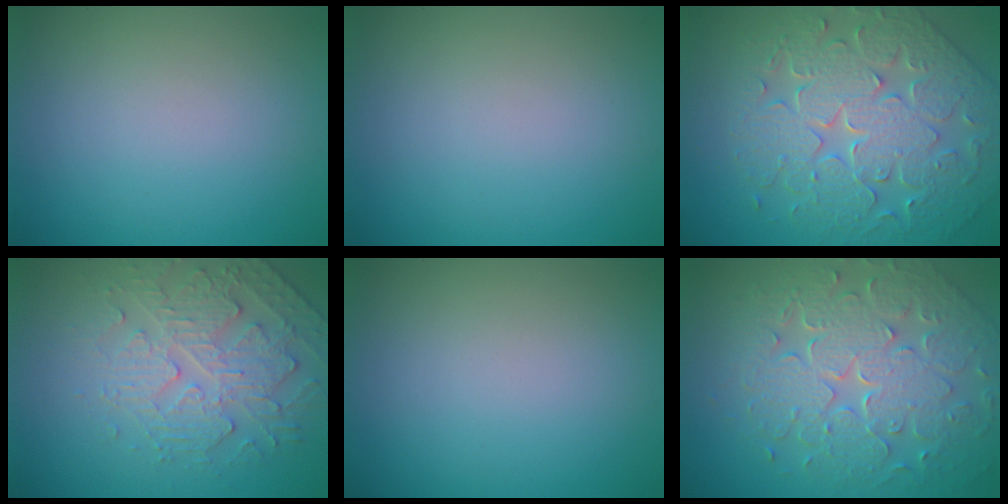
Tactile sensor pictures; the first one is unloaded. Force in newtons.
{"total": 0.0}
{"total": 7.2, "press": 6.2, "slide": 3.5}
{"total": 4.8, "press": 3.6, "slide": 3.2}
{"total": 0.0}
{"total": 8.7, "press": 6.3, "slide": 6.0}